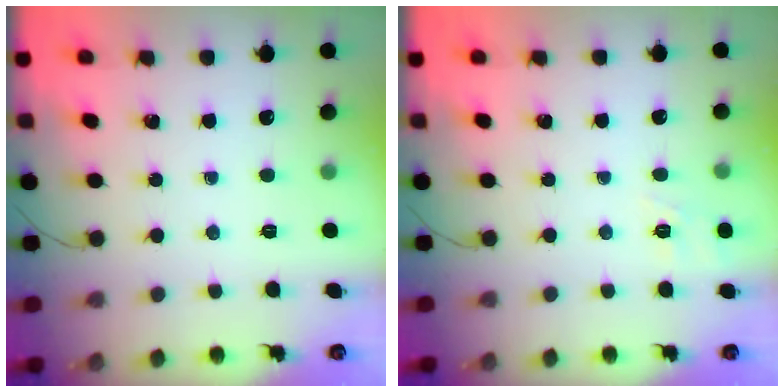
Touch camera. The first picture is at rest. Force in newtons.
{"total": 7.6, "press": 7.5, "slide": 1.4}